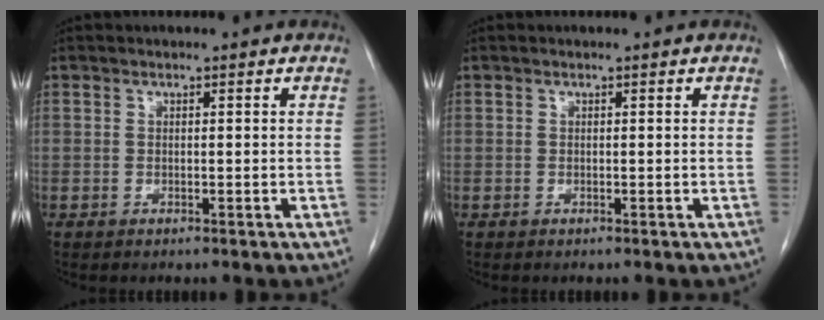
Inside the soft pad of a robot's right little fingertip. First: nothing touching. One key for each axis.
{"total": 0.0}